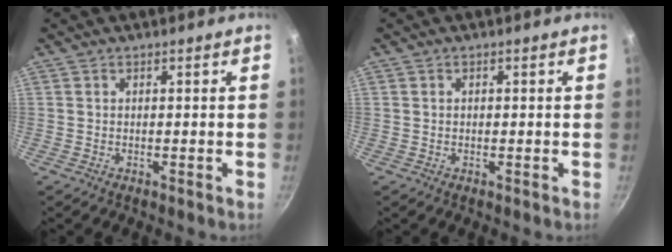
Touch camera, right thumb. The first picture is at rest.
{"total": 0.5, "force": [0.0, 0.4, 0.3], "torque": [-0.004, 0.002, 0.001]}